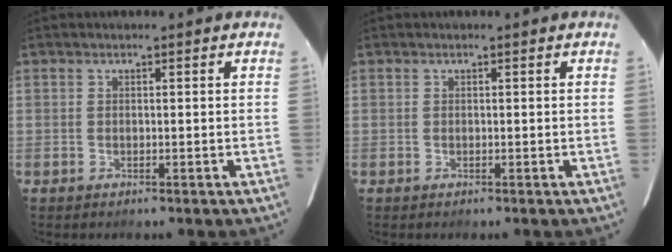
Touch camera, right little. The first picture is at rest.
{"total": 0.0}